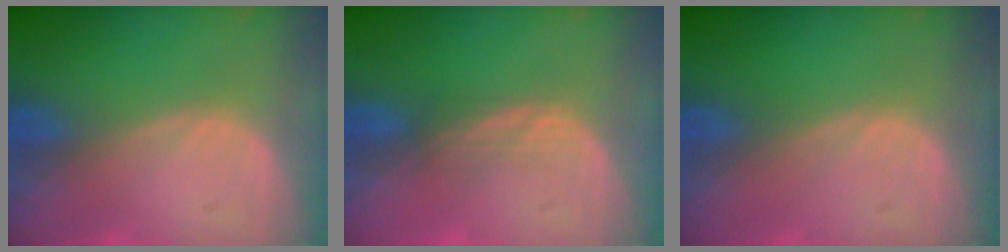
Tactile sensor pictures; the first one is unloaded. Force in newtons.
{"total": 2.3, "press": 2.2, "slide": 0.5}
{"total": 0.0}